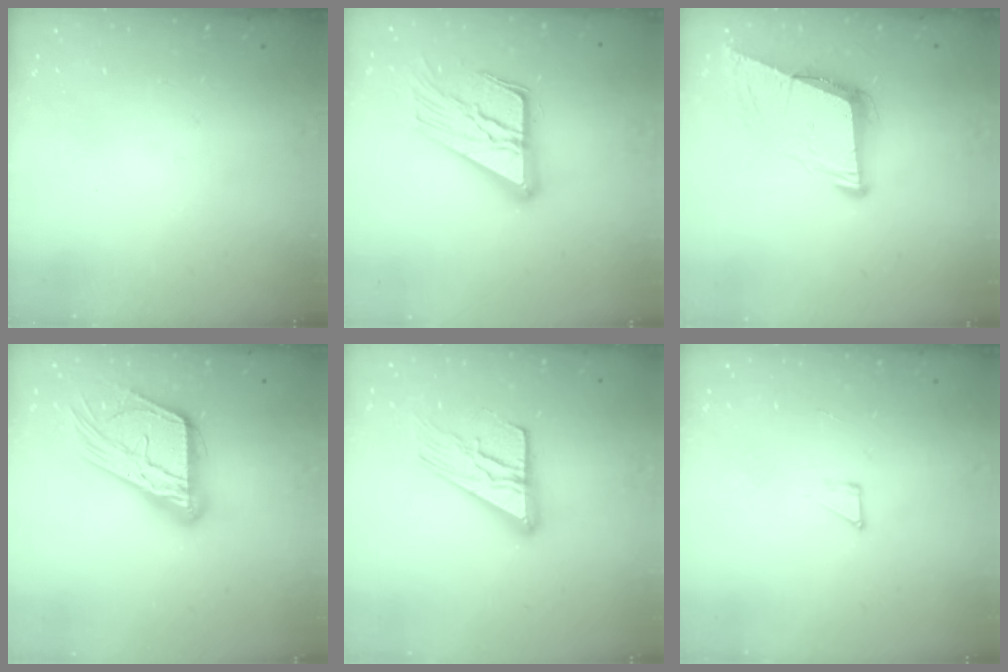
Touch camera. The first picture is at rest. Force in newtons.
{"total": 20.2, "press": 20.1, "slide": 2.3}
{"total": 9.1, "press": 8.4, "slide": 3.7}
{"total": 19.6, "press": 19.5, "slide": 1.8}
{"total": 17.0, "press": 16.9, "slide": 1.6}
{"total": 3.0, "press": 3.0, "slide": 0.3}